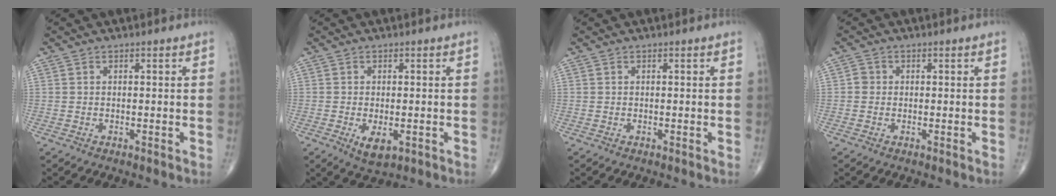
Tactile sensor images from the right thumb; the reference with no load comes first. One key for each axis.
{"total": 4.2, "fx": -1.3, "fy": 2.0, "fz": 3.4, "tx": -0.056, "ty": -0.010, "tz": -0.015}
{"total": 0.0}
{"total": 1.4, "fx": -0.1, "fy": 1.4, "fz": 0.4, "tx": 0.000, "ty": 0.004, "tz": -0.005}